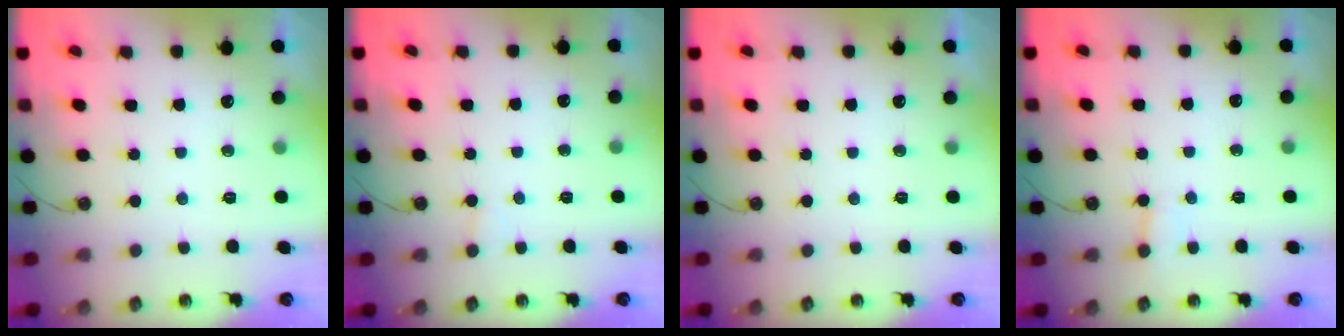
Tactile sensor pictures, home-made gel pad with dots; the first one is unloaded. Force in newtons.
{"total": 2.9, "press": 2.9, "slide": 0.2}
{"total": 0.0}
{"total": 3.4, "press": 3.4, "slide": 0.2}